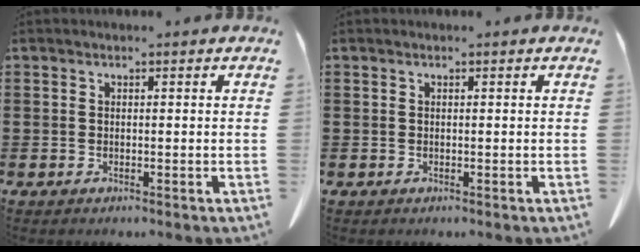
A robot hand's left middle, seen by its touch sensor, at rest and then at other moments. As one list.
[{"total": 0.0}]